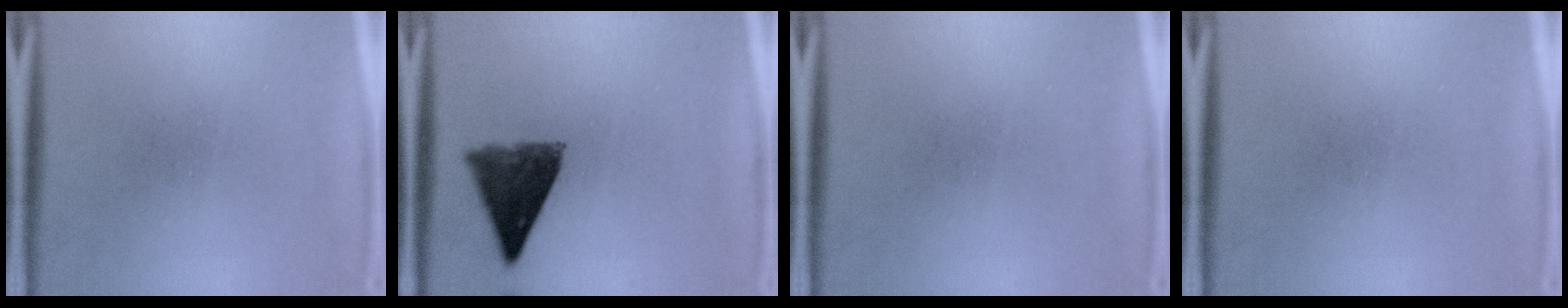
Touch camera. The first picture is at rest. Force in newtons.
{"total": 8.6}
{"total": 0.0}
{"total": 0.0}